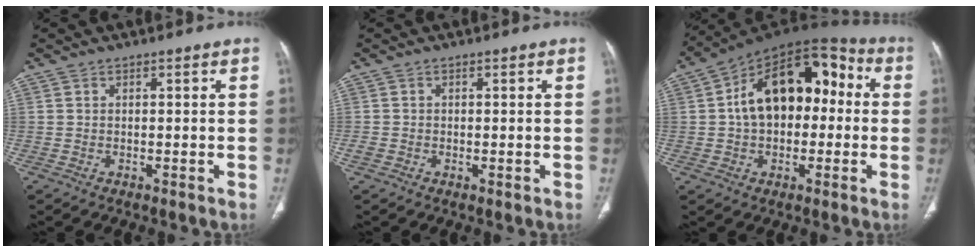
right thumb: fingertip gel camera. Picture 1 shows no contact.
{"total": 1.3, "force": [-0.3, 0.9, 0.9], "torque": [-0.017, -0.001, -0.005]}
{"total": 18.9, "force": [1.4, 11.9, 14.6], "torque": [-0.195, 0.050, 0.014]}